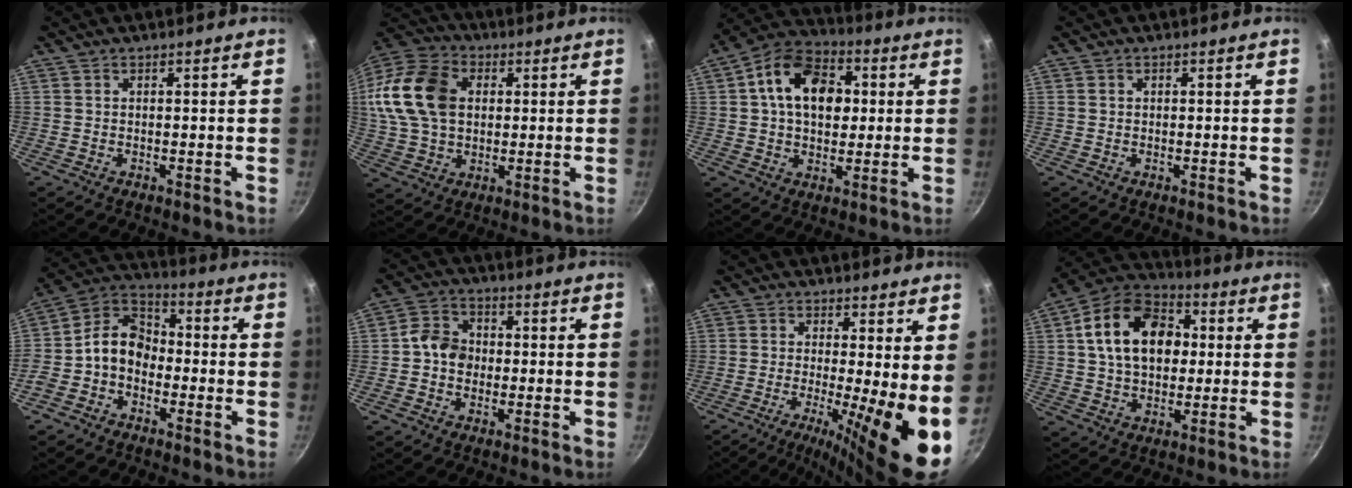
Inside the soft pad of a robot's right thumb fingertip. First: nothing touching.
{"total": 19.2, "force": [3.3, 13.8, 12.9], "torque": [-0.248, 0.021, 0.053]}
{"total": 15.3, "force": [2.8, 10.5, 10.7], "torque": [-0.143, 0.015, 0.030]}
{"total": 0.0}
{"total": 10.3, "force": [-2.2, 7.8, 6.4], "torque": [-0.082, 0.052, -0.067]}
{"total": 6.3, "force": [-0.3, 5.3, 3.3], "torque": [-0.032, 0.015, -0.021]}
{"total": 11.6, "force": [-1.4, 1.6, 11.4], "torque": [-0.172, -0.019, -0.025]}
{"total": 17.2, "force": [2.8, 12.1, 11.9], "torque": [-0.169, 0.023, 0.033]}